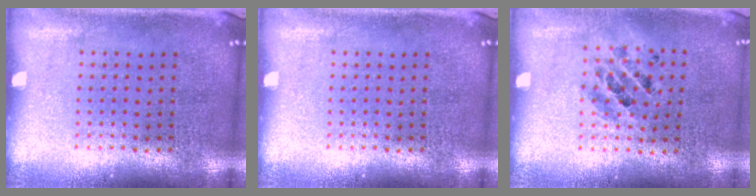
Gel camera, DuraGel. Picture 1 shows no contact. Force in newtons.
{"total": 0.0}
{"total": 1.1, "press": 1.0, "slide": 0.2}